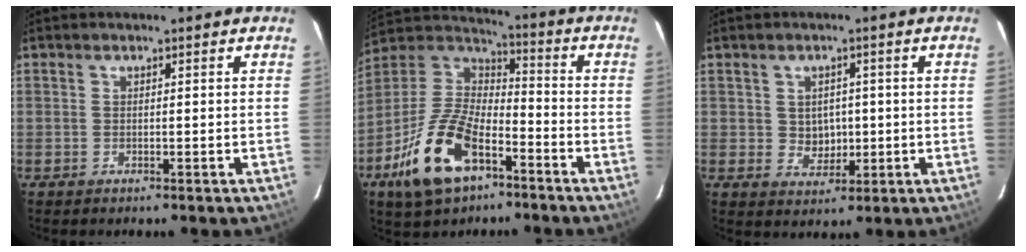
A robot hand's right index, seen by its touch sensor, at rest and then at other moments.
{"total": 18.5, "force": [-9.5, 9.2, 13.1], "torque": [-0.286, -0.012, -0.173]}
{"total": 4.4, "force": [0.1, 4.0, 1.8], "torque": [-0.031, 0.005, 0.012]}